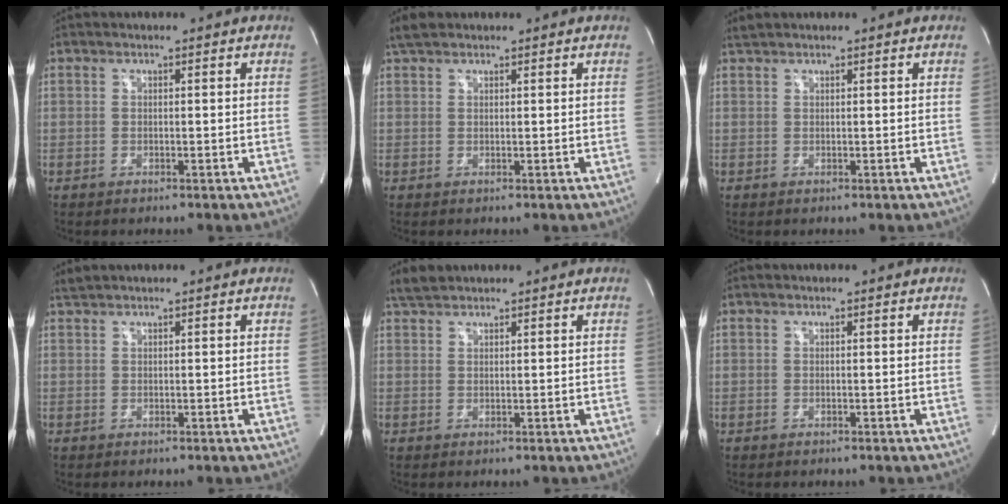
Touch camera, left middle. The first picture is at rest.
{"total": 2.4, "force": [2.0, 1.0, 1.0], "torque": [-0.023, 0.017, 0.038]}
{"total": 0.9, "force": [0.9, -0.1, 0.0], "torque": [-0.006, 0.010, 0.024]}
{"total": 1.0, "force": [1.0, -0.2, 0.1], "torque": [-0.007, 0.010, 0.027]}
{"total": 2.4, "force": [2.3, 0.6, 0.6], "torque": [-0.016, 0.013, 0.046]}
{"total": 0.0}